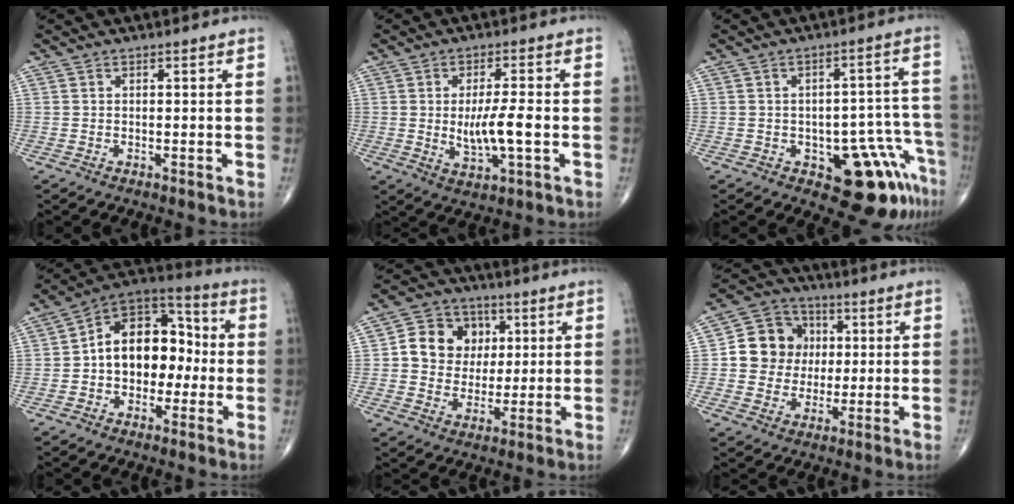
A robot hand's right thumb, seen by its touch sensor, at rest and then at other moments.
{"total": 8.1, "force": [-0.8, 2.4, 7.8], "torque": [-0.146, -0.005, -0.010]}
{"total": 12.4, "force": [-6.5, 5.4, 9.1], "torque": [-0.067, 0.051, -0.076]}
{"total": 15.8, "force": [-0.8, 11.0, 11.3], "torque": [-0.132, 0.048, -0.024]}
{"total": 11.3, "force": [2.2, 9.8, 5.1], "torque": [-0.043, 0.005, 0.034]}
{"total": 11.5, "force": [1.2, 10.5, 4.6], "torque": [-0.039, 0.014, 0.016]}